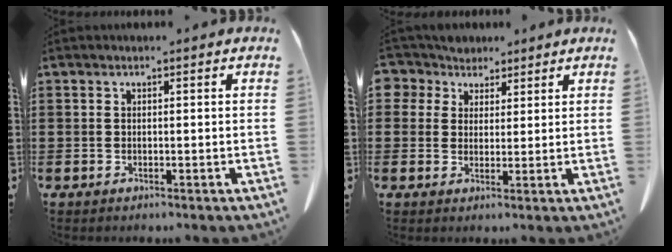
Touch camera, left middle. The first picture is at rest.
{"total": 4.3, "force": [3.1, 3.1, 0.2], "torque": [-0.028, 0.001, 0.055]}